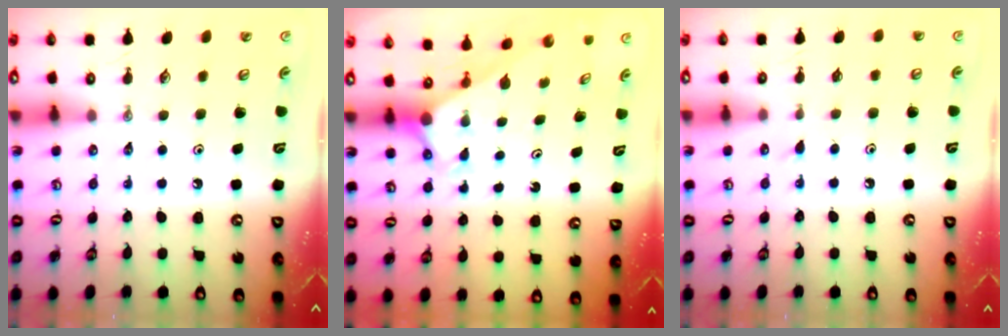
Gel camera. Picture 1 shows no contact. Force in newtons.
{"total": 2.8, "press": 2.8, "slide": 0.1}
{"total": 6.7, "press": 6.7, "slide": 0.5}